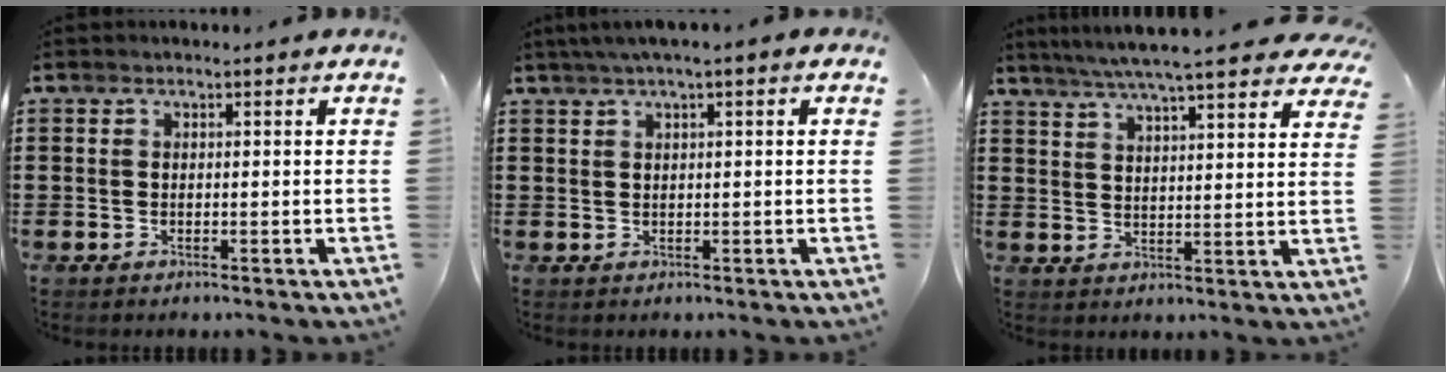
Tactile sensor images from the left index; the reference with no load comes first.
{"total": 1.7, "force": [0.6, 0.1, 1.6], "torque": [-0.029, 0.001, 0.010]}
{"total": 6.6, "force": [5.8, 0.0, 3.0], "torque": [-0.078, -0.020, 0.103]}